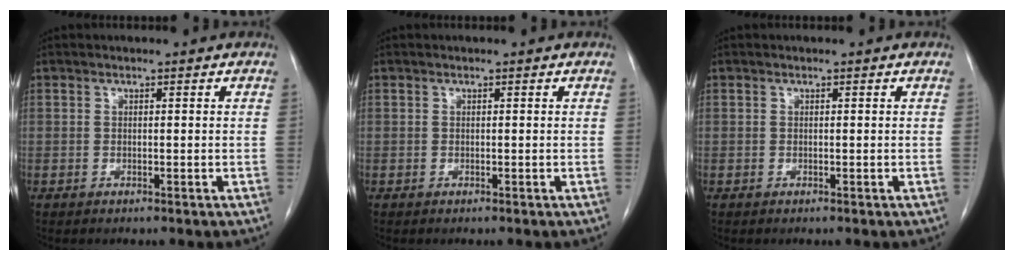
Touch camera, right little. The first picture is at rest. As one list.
[{"total": 0.0}, {"total": 0.0}]